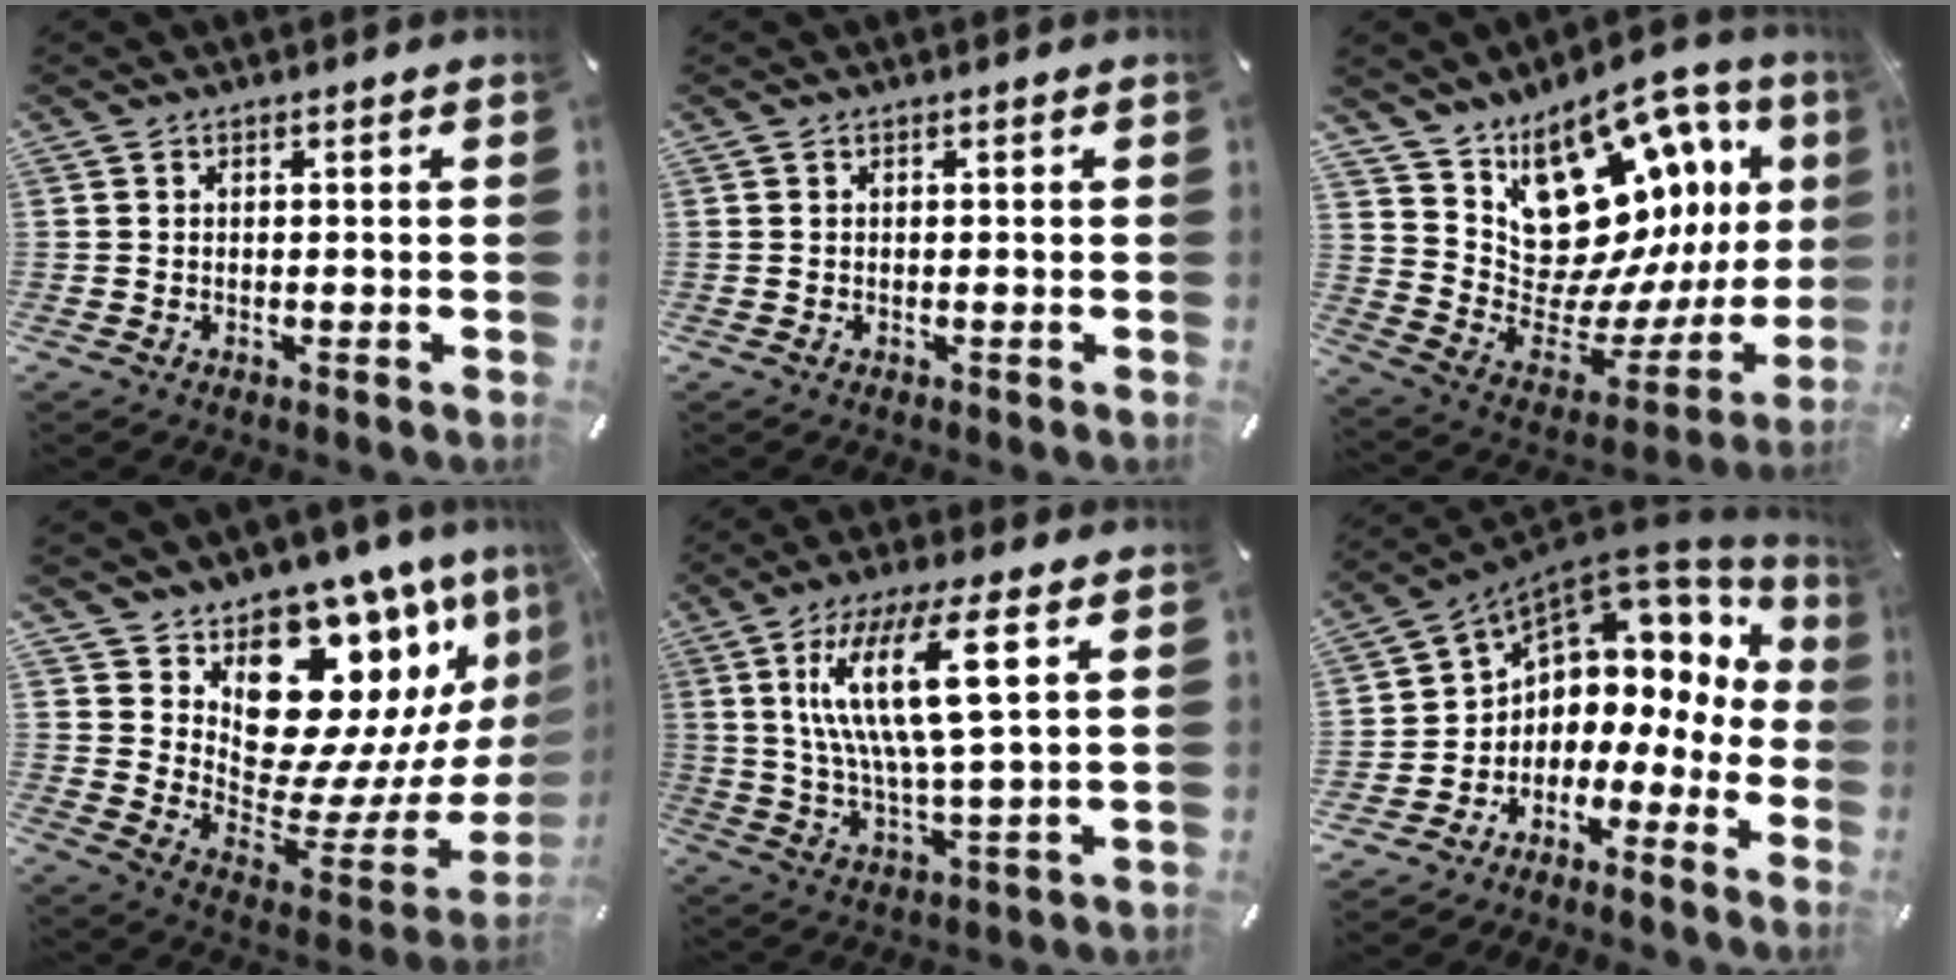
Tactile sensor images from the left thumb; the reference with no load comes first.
{"total": 0.0}
{"total": 18.7, "force": [10.9, 11.3, 10.1], "torque": [-0.125, -0.119, 0.210]}
{"total": 18.3, "force": [9.9, 11.1, 10.7], "torque": [-0.136, -0.109, 0.183]}
{"total": 16.9, "force": [6.2, 4.0, 15.2], "torque": [-0.318, -0.005, 0.092]}
{"total": 5.4, "force": [2.8, 4.5, 0.6], "torque": [-0.035, -0.056, 0.051]}